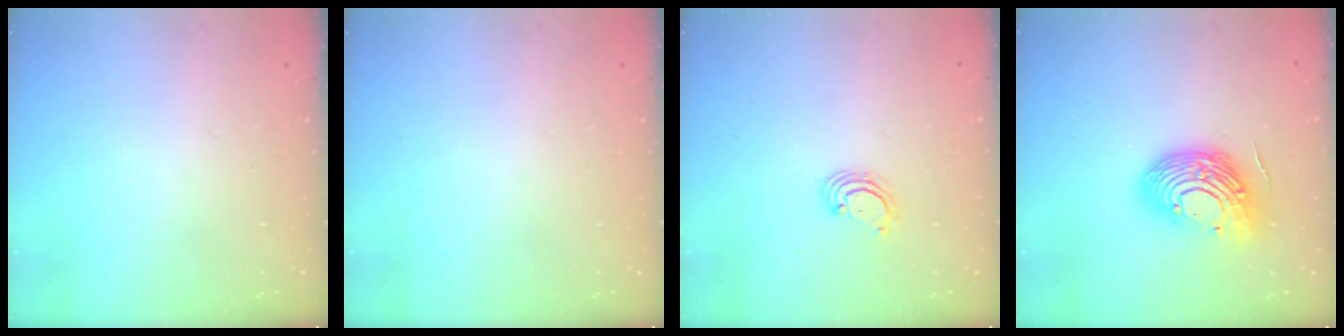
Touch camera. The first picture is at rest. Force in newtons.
{"total": 0.0}
{"total": 2.3, "press": 2.3, "slide": 0.1}
{"total": 15.1, "press": 15.0, "slide": 1.9}